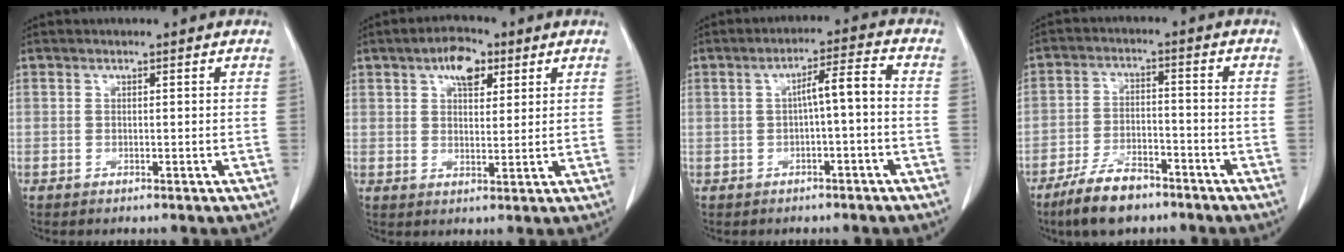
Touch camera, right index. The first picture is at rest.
{"total": 6.7, "force": [3.4, 3.5, 4.7], "torque": [-0.082, 0.012, 0.058]}
{"total": 5.3, "force": [-0.5, 0.9, 5.2], "torque": [-0.086, 0.024, -0.005]}
{"total": 9.2, "force": [-6.8, 3.4, 5.1], "torque": [-0.102, -0.008, -0.124]}